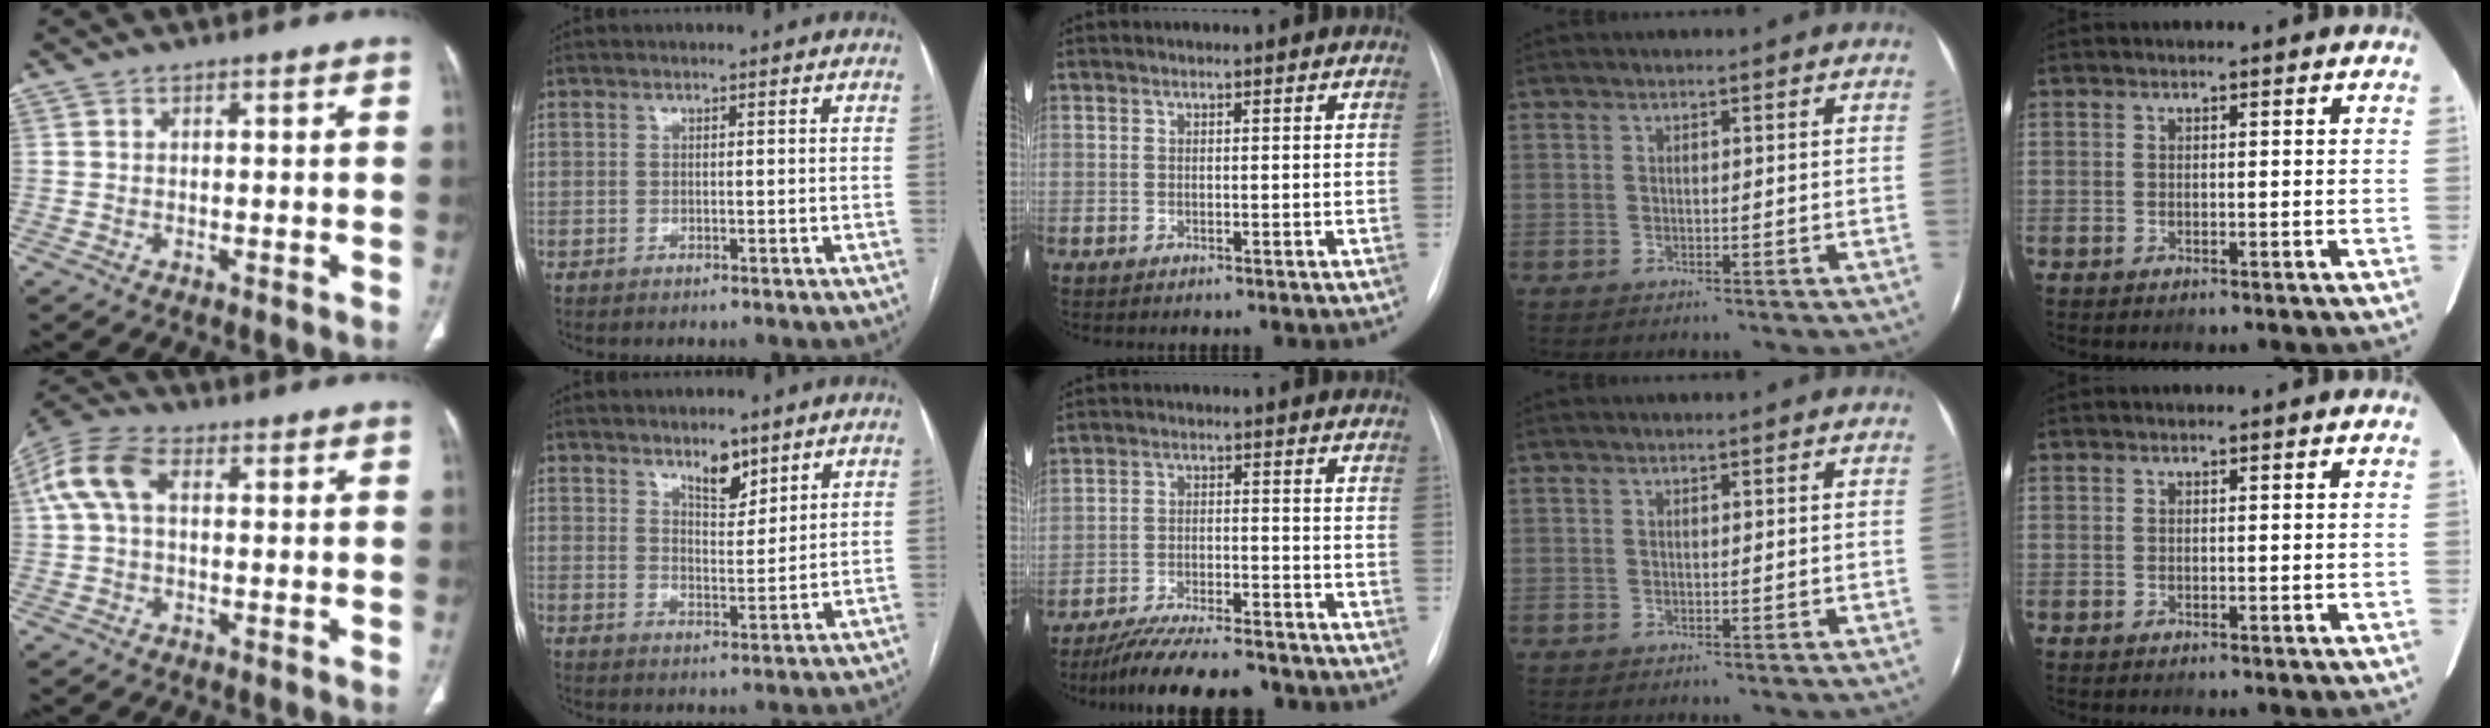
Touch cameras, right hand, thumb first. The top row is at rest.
{"thumb": {"total": 8.9, "force": [1.8, 5.4, 6.9], "torque": [-0.156, 0.032, 0.030]}, "index": {"total": 4.7, "force": [3.6, 1.7, 2.6], "torque": [-0.043, -0.008, 0.063]}, "middle": {"total": 12.5, "force": [-11.1, 2.1, 5.3], "torque": [-0.086, -0.003, -0.169]}}